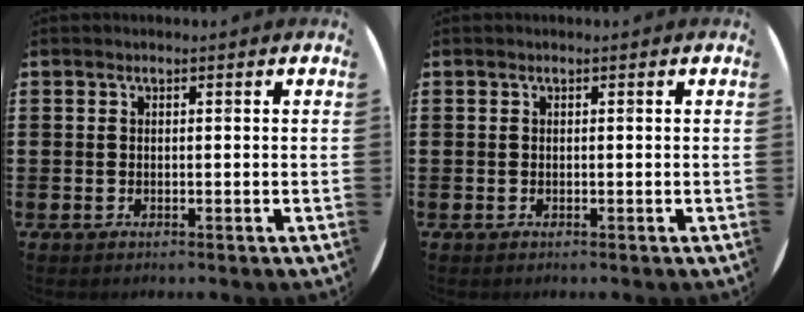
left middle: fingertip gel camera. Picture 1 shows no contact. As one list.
[{"total": 0.0}]